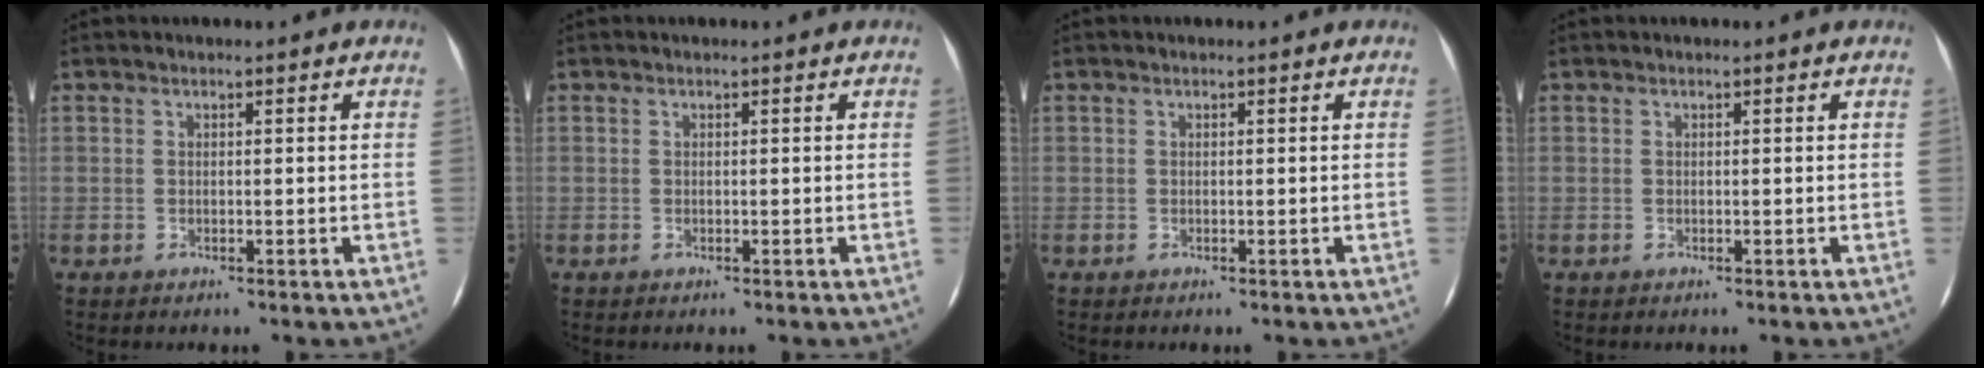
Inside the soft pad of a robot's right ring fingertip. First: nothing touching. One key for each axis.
{"total": 0.0}
{"total": 0.0}
{"total": 0.0}